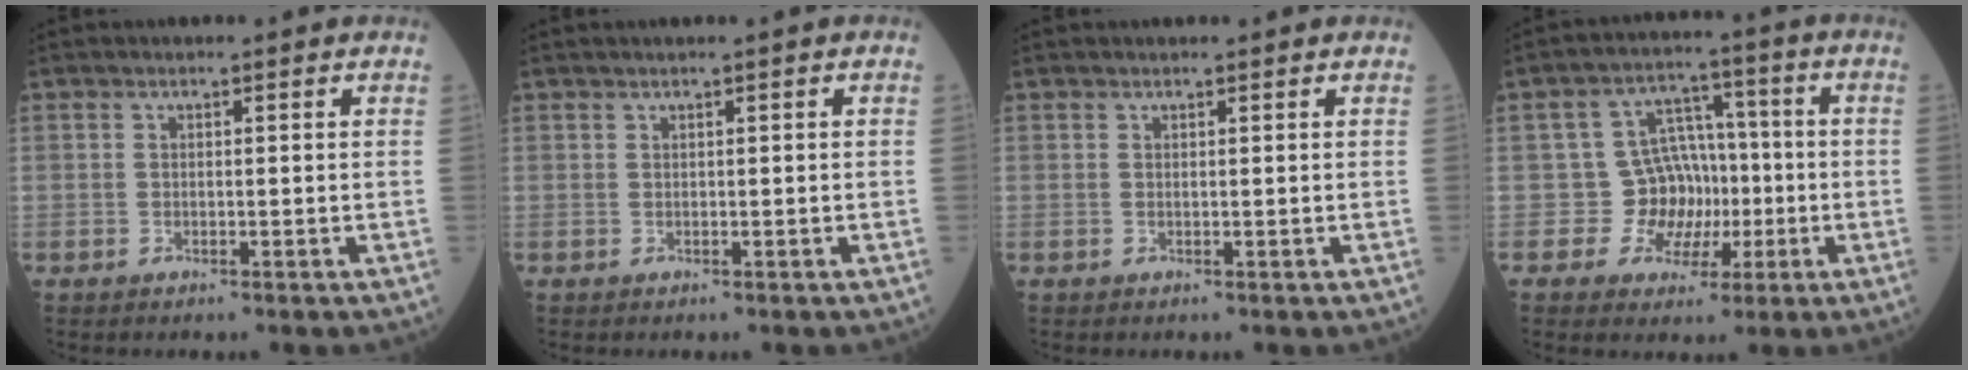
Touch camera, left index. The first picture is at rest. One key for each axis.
{"total": 0.6, "fx": 0.5, "fy": -0.2, "fz": 0.3, "tx": -0.007, "ty": 0.006, "tz": 0.019}
{"total": 1.6, "fx": 1.5, "fy": 0.3, "fz": 0.5, "tx": -0.010, "ty": 0.018, "tz": 0.023}
{"total": 7.6, "fx": -1.5, "fy": 7.1, "fz": 2.3, "tx": -0.027, "ty": 0.024, "tz": -0.017}